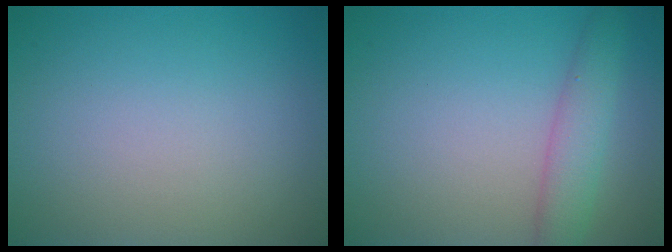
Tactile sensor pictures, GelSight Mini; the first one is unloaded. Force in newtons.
{"total": 3.1, "press": 3.1, "slide": 0.1}